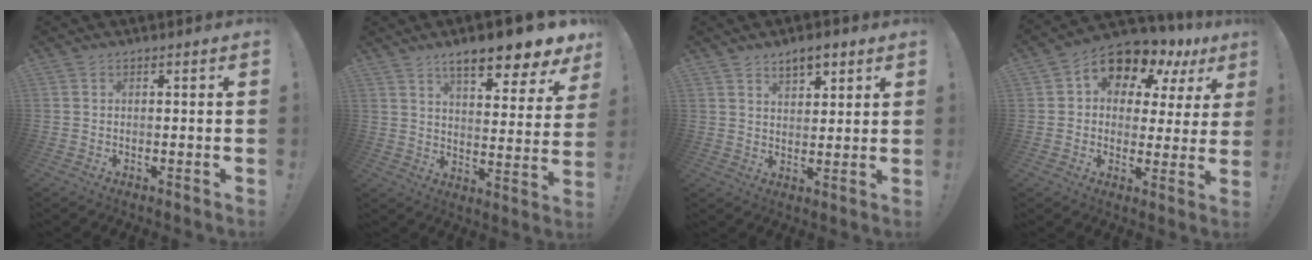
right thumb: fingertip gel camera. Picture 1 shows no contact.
{"total": 12.0, "force": [8.7, 2.6, 7.9], "torque": [-0.117, -0.065, 0.137]}
{"total": 6.2, "force": [4.1, 3.2, 3.2], "torque": [-0.040, -0.018, 0.073]}
{"total": 10.2, "force": [7.2, 5.8, 4.4], "torque": [-0.071, -0.065, 0.126]}